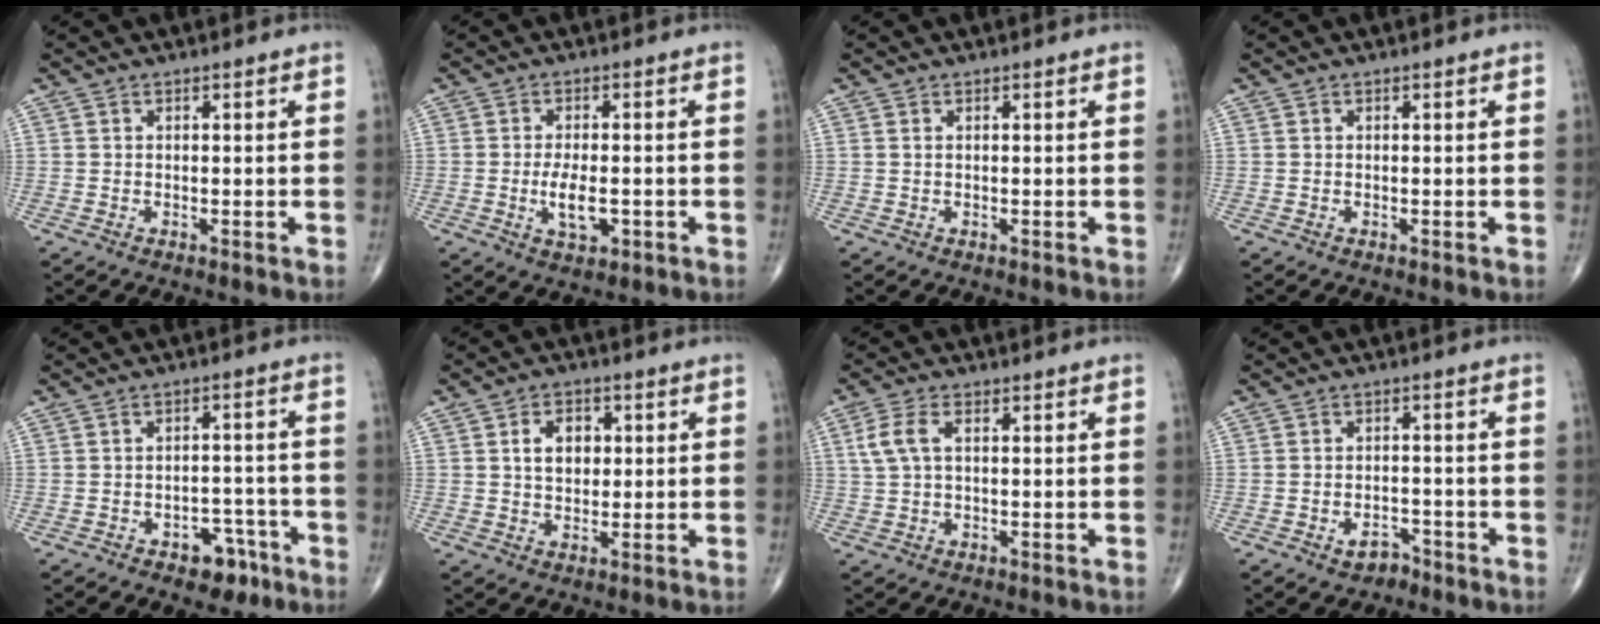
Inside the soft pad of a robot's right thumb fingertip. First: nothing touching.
{"total": 5.2, "force": [-1.3, 2.4, 4.5], "torque": [-0.077, -0.003, -0.020]}
{"total": 0.0}
{"total": 0.0}
{"total": 6.1, "force": [-3.7, 3.8, 3.1], "torque": [-0.010, 0.035, -0.049]}
{"total": 6.1, "force": [1.3, 4.4, 4.1], "torque": [-0.042, 0.001, 0.018]}
{"total": 5.2, "force": [1.2, 2.8, 4.2], "torque": [-0.104, 0.013, 0.024]}
{"total": 3.2, "force": [-2.2, 2.0, 1.2], "torque": [-0.006, 0.020, -0.031]}